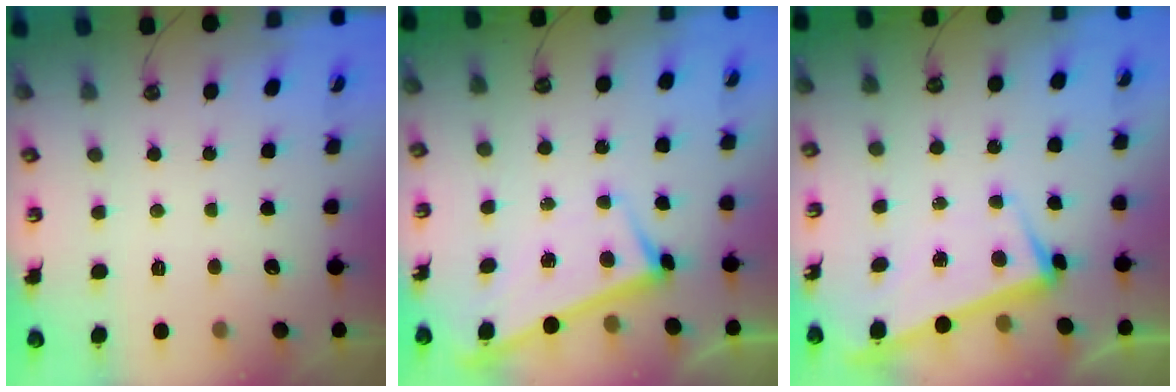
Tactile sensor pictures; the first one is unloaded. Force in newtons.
{"total": 2.9, "press": 2.9, "slide": 0.1}
{"total": 3.3, "press": 3.1, "slide": 0.9}